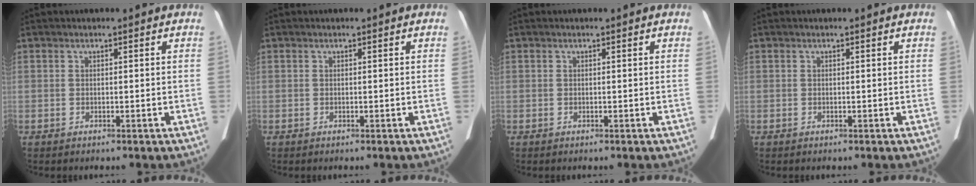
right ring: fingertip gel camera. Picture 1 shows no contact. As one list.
[{"total": 0.0}, {"total": 0.0}, {"total": 0.0}]